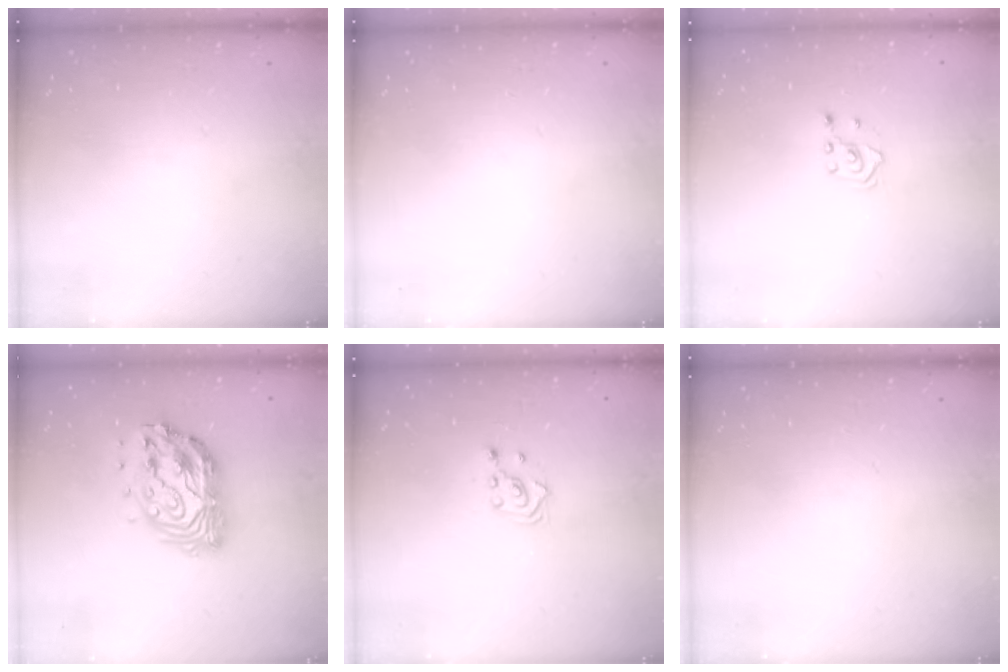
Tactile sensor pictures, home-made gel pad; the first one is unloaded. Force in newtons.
{"total": 0.0}
{"total": 2.0, "press": 1.8, "slide": 0.9}
{"total": 15.1, "press": 15.0, "slide": 1.1}
{"total": 2.5, "press": 2.3, "slide": 1.0}
{"total": 0.0}